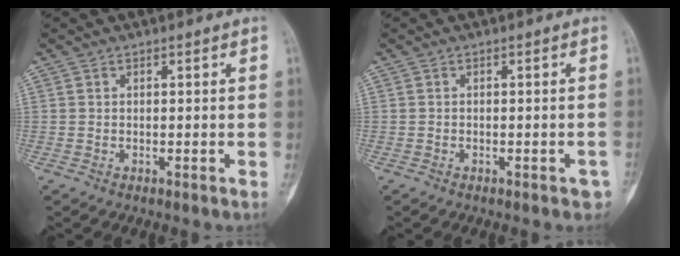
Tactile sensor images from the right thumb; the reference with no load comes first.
{"total": 2.1, "force": [-1.3, 0.9, 1.4], "torque": [-0.010, 0.011, -0.015]}